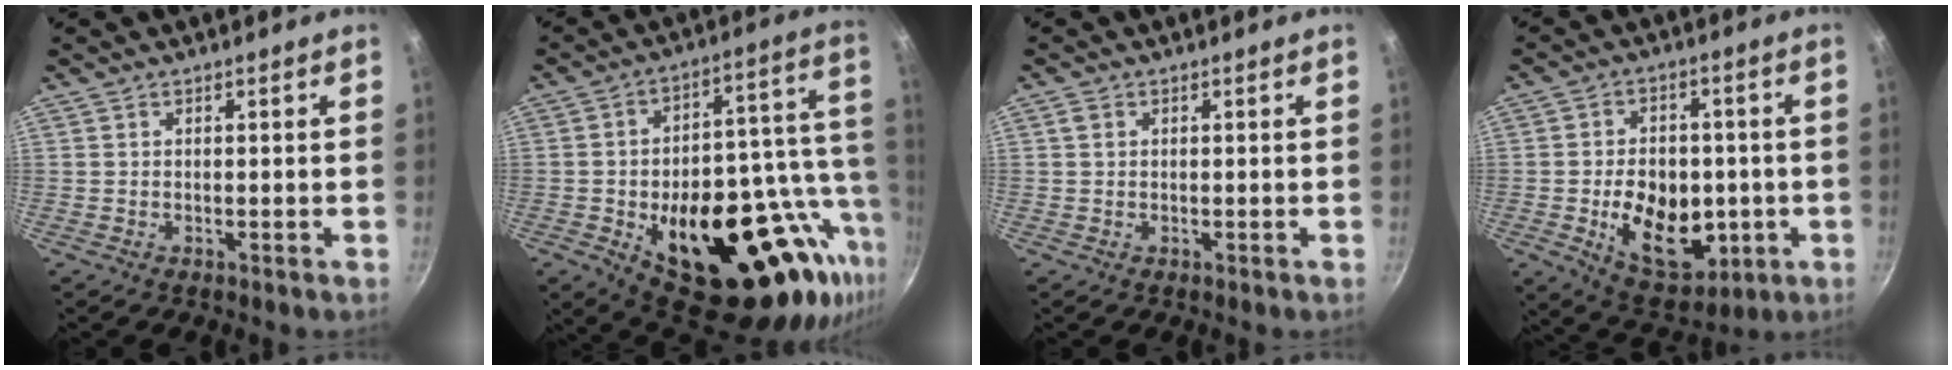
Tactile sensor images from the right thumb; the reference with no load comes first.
{"total": 33.9, "force": [-8.4, 16.4, 28.5], "torque": [-0.356, 0.011, -0.103]}
{"total": 1.3, "force": [0.3, 1.1, 0.6], "torque": [-0.009, 0.000, 0.003]}
{"total": 16.3, "force": [-2.8, 11.3, 11.5], "torque": [-0.136, 0.005, -0.025]}